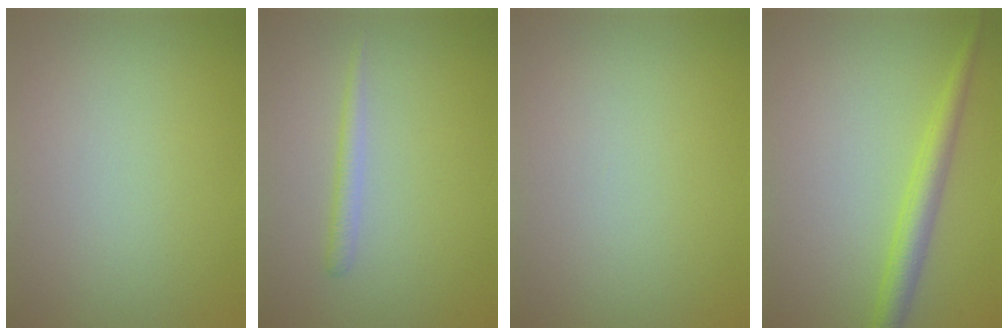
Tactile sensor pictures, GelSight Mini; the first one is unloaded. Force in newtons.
{"total": 1.3, "press": 1.3, "slide": 0.0}
{"total": 0.0}
{"total": 2.8, "press": 2.8, "slide": 0.2}